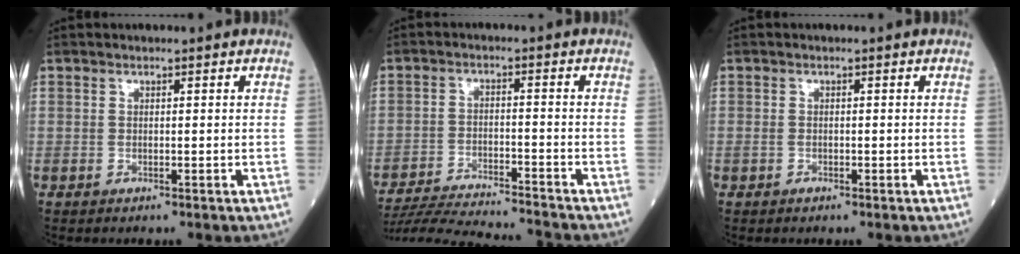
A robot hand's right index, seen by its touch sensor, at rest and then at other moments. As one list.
[{"total": 16.0, "force": [-15.2, -0.4, 5.1], "torque": [-0.084, -0.023, -0.236]}, {"total": 0.8, "force": [-0.4, 0.5, 0.5], "torque": [-0.012, 0.000, -0.004]}]